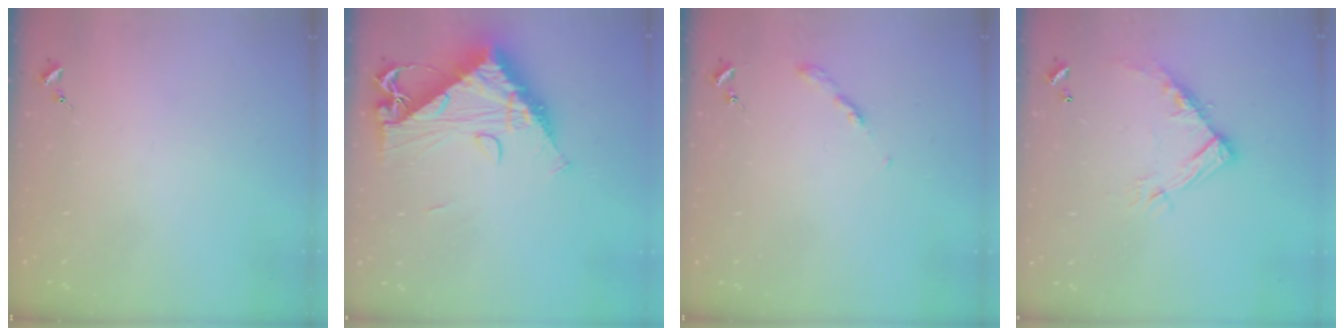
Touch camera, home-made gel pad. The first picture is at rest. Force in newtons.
{"total": 15.5, "press": 15.5, "slide": 1.5}
{"total": 2.7, "press": 2.6, "slide": 0.3}
{"total": 13.2, "press": 13.1, "slide": 0.8}